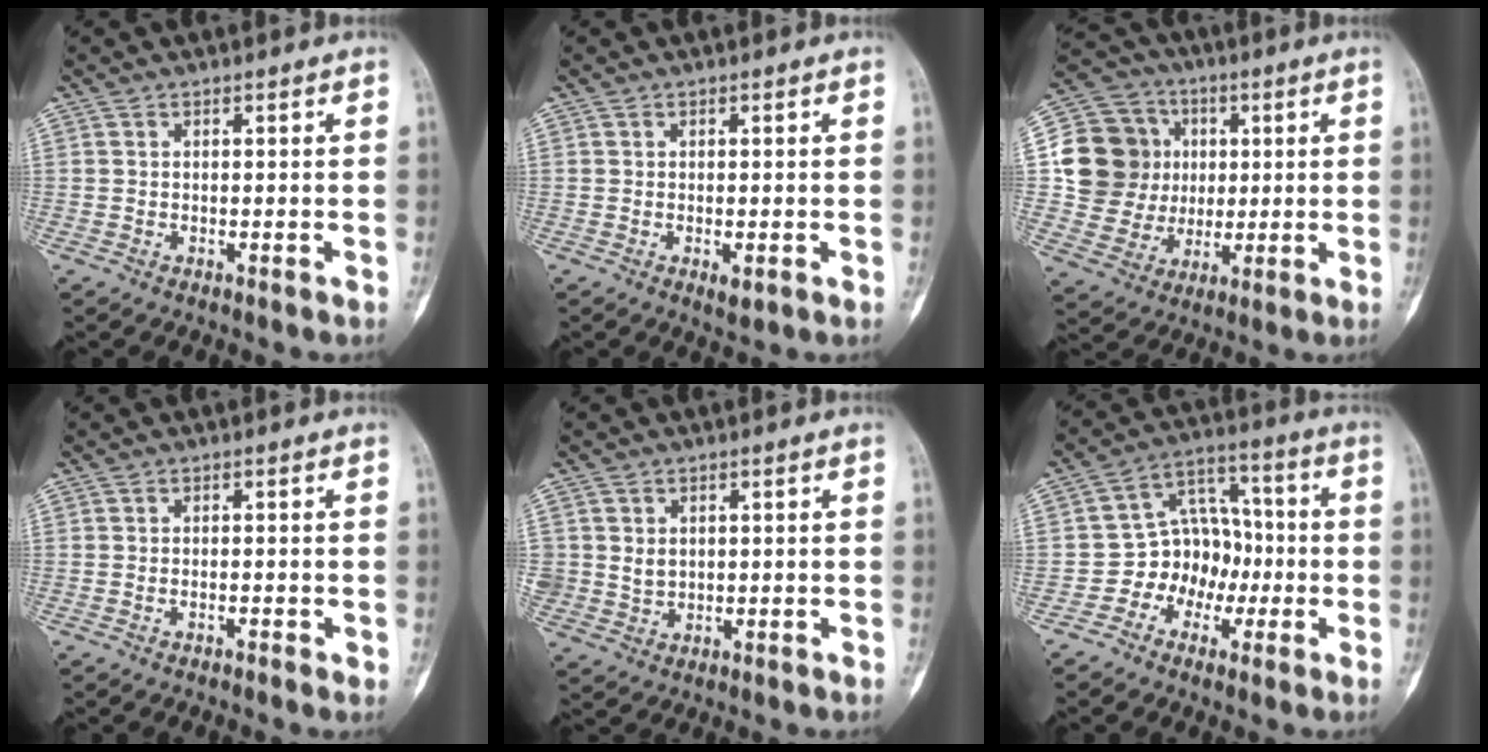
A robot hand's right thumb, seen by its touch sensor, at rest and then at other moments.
{"total": 1.9, "force": [-0.5, 0.8, 1.7], "torque": [-0.025, -0.005, -0.004]}
{"total": 16.0, "force": [2.2, 14.9, 5.6], "torque": [-0.069, 0.018, 0.048]}
{"total": 1.3, "force": [-0.4, 0.5, 1.1], "torque": [-0.020, 0.004, -0.007]}
{"total": 3.3, "force": [0.7, 2.9, 1.5], "torque": [-0.014, -0.006, 0.020]}
{"total": 10.2, "force": [-2.7, 8.6, 4.7], "torque": [-0.021, 0.050, -0.057]}